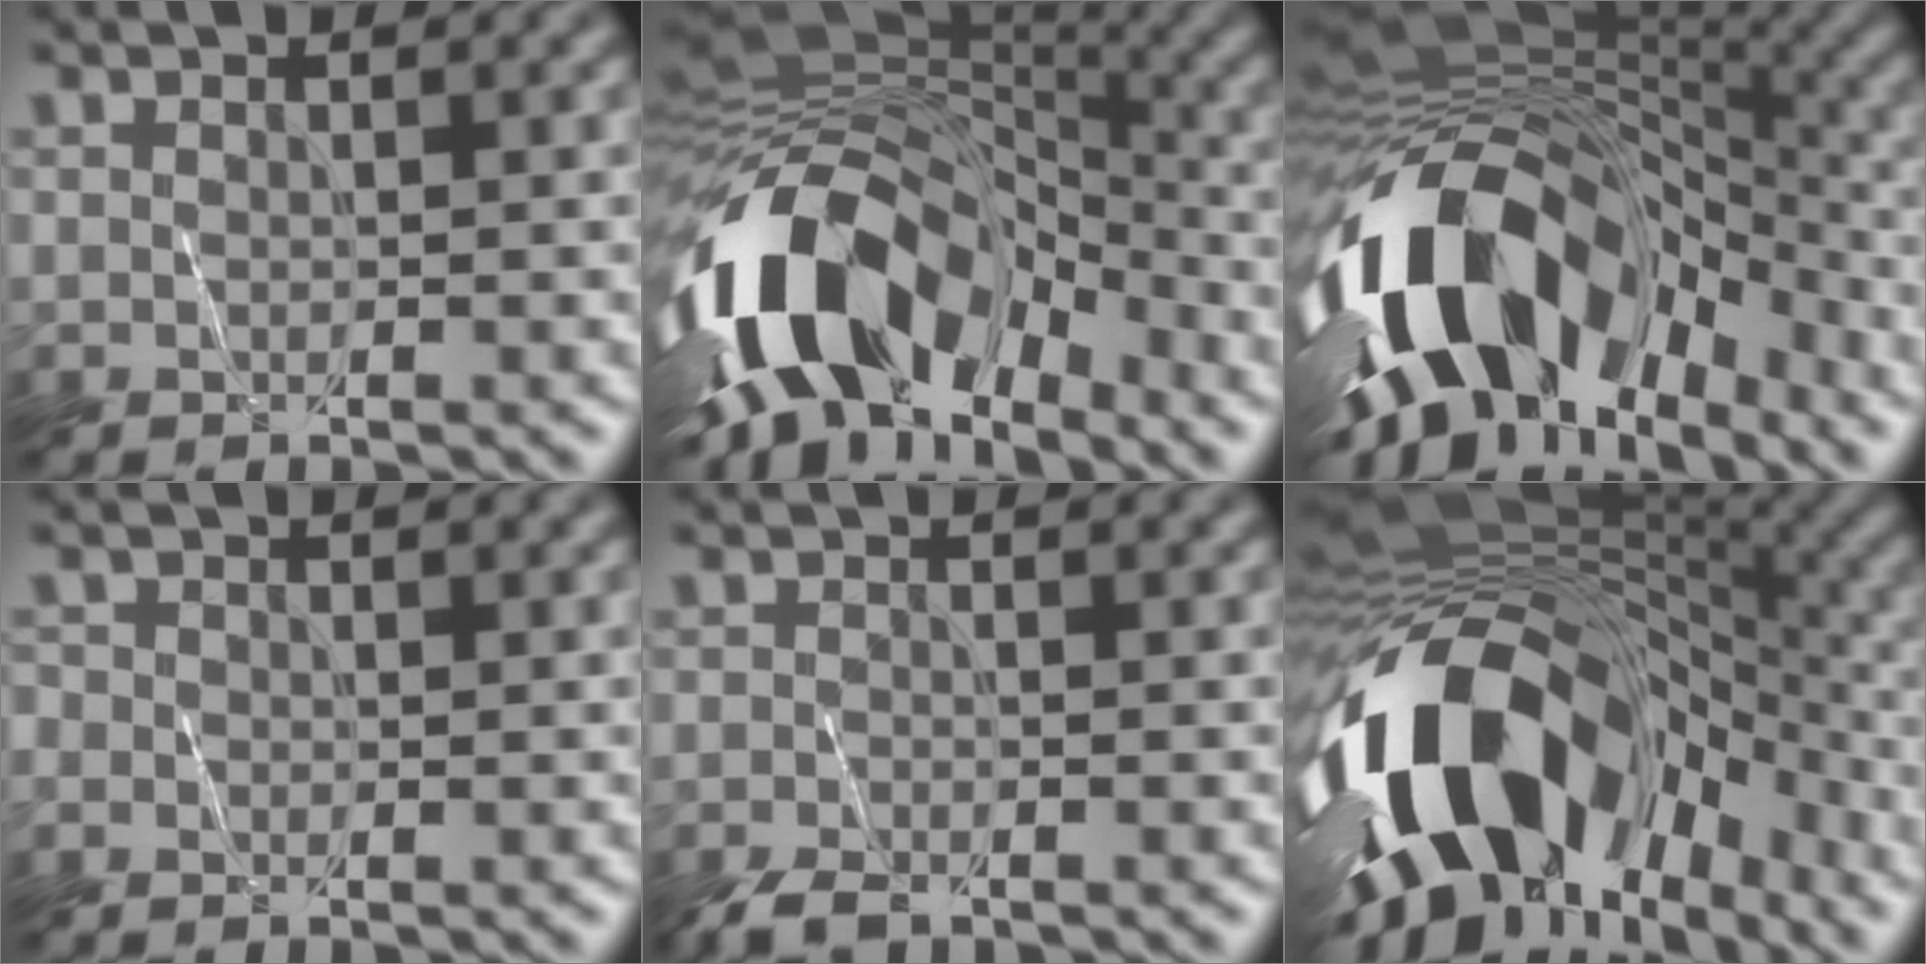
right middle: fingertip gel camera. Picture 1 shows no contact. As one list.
[{"total": 12.0, "force": [-7.4, 6.4, 6.9], "torque": [-0.124, 0.012, -0.138]}, {"total": 13.4, "force": [-7.3, 7.0, 8.7], "torque": [-0.158, 0.011, -0.126]}, {"total": 0.8, "force": [-0.5, 0.6, 0.1], "torque": [-0.002, -0.003, -0.009]}, {"total": 2.9, "force": [-2.6, 0.8, 1.0], "torque": [-0.022, -0.008, -0.049]}, {"total": 14.4, "force": [-7.2, 8.2, 9.4], "torque": [-0.164, -0.014, -0.118]}]